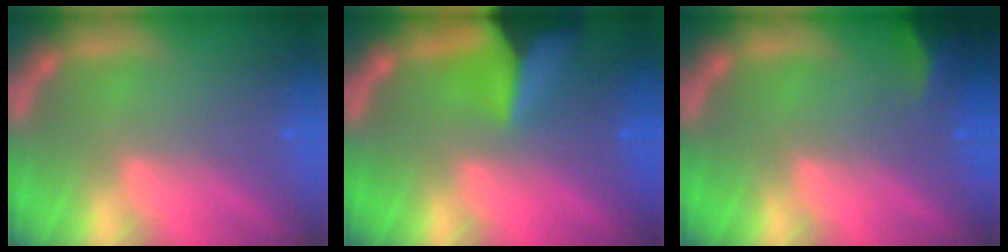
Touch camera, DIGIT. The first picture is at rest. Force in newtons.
{"total": 9.4}
{"total": 2.9}